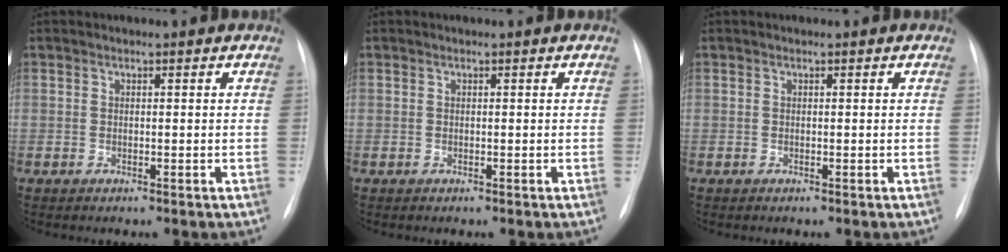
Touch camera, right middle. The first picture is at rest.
{"total": 0.0}
{"total": 0.0}